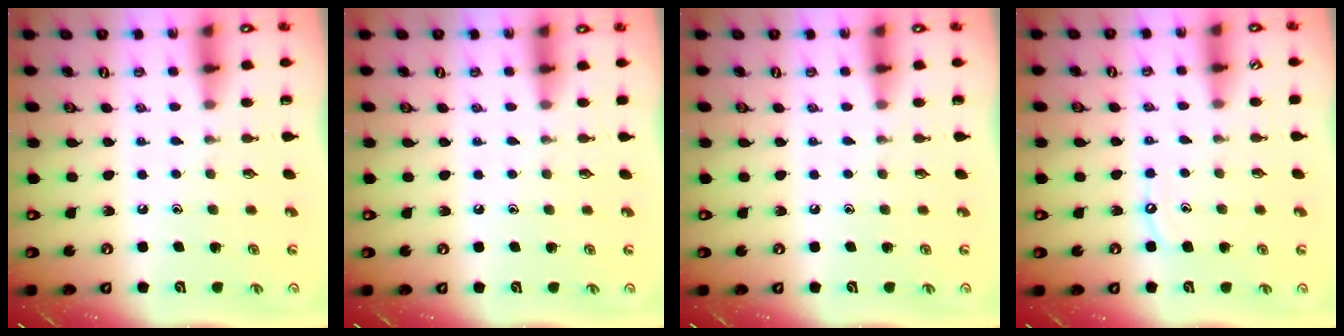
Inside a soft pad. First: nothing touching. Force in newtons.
{"total": 1.9, "press": 1.9, "slide": 0.1}
{"total": 0.0}
{"total": 4.2, "press": 4.2, "slide": 0.5}